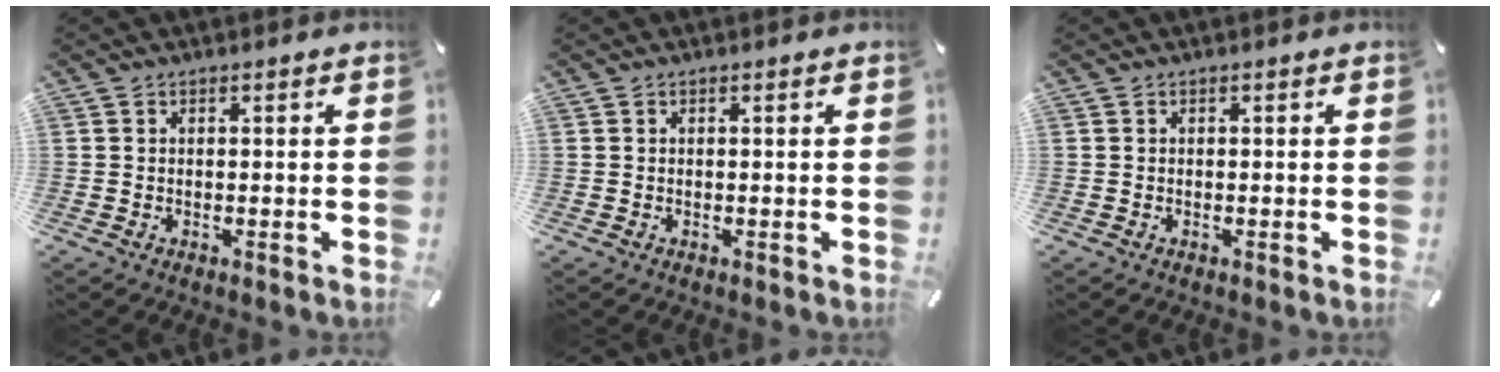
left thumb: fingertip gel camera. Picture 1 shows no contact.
{"total": 0.0}
{"total": 0.0}